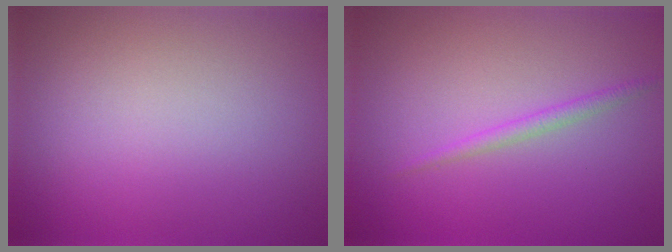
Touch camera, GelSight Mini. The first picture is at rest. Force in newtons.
{"total": 1.2, "press": 1.2, "slide": 0.1}